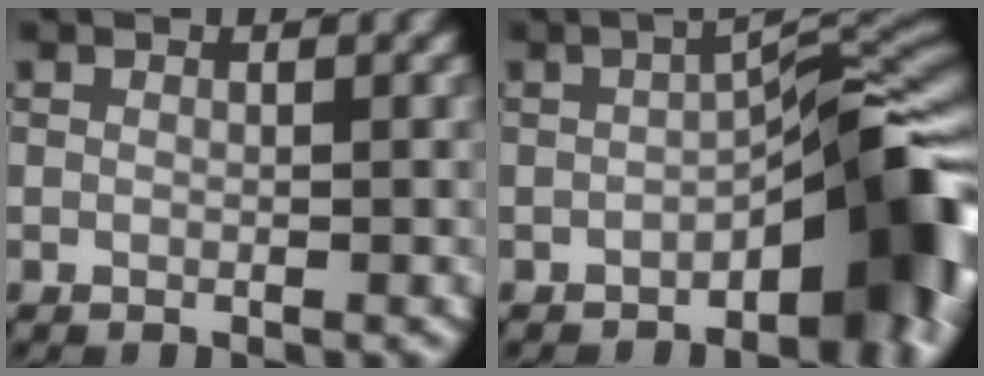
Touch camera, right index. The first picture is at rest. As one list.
[{"total": 9.1, "force": [-3.2, 3.2, 7.9], "torque": [-0.084, 0.018, -0.058]}]